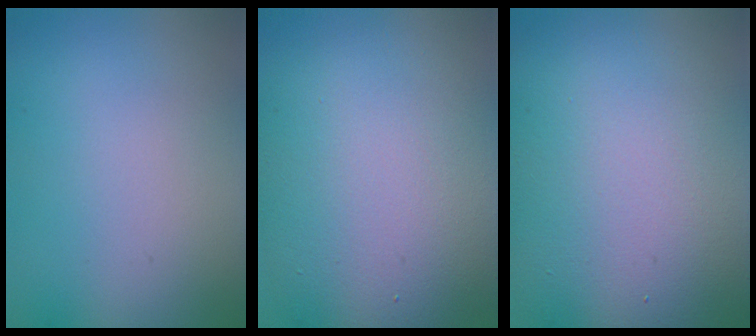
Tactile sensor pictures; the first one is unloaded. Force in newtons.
{"total": 11.6, "press": 11.6, "slide": 0.5}
{"total": 17.8, "press": 17.7, "slide": 1.7}